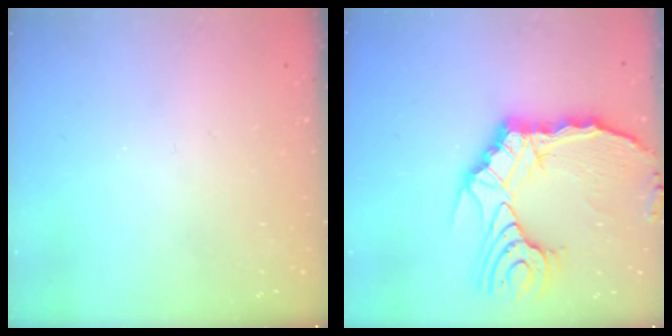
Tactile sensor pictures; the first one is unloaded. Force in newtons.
{"total": 17.7, "press": 17.5, "slide": 2.2}